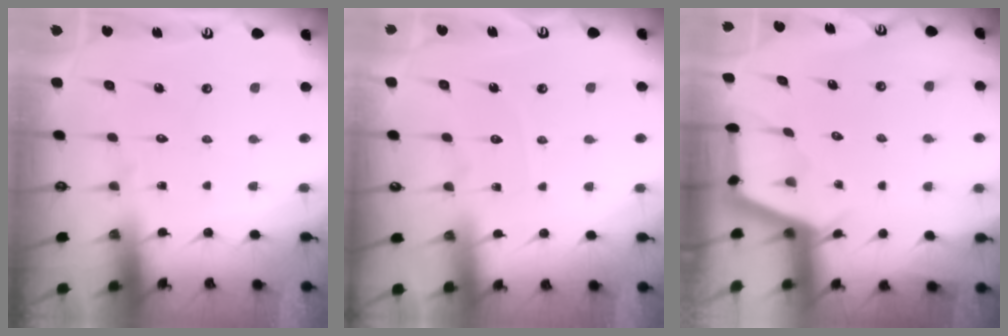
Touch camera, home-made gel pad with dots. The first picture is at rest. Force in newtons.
{"total": 2.5, "press": 2.4, "slide": 0.4}
{"total": 2.9, "press": 2.9, "slide": 0.3}